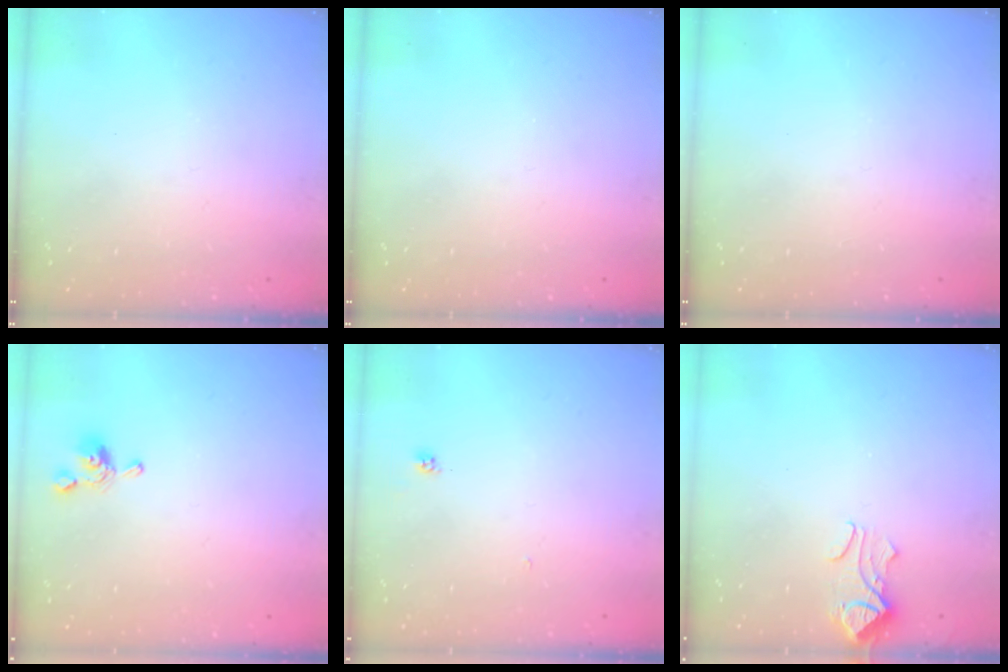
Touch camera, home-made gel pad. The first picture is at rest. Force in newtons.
{"total": 0.0}
{"total": 0.0}
{"total": 2.7, "press": 2.7, "slide": 0.4}
{"total": 1.9, "press": 1.9, "slide": 0.1}
{"total": 2.4, "press": 2.3, "slide": 0.5}